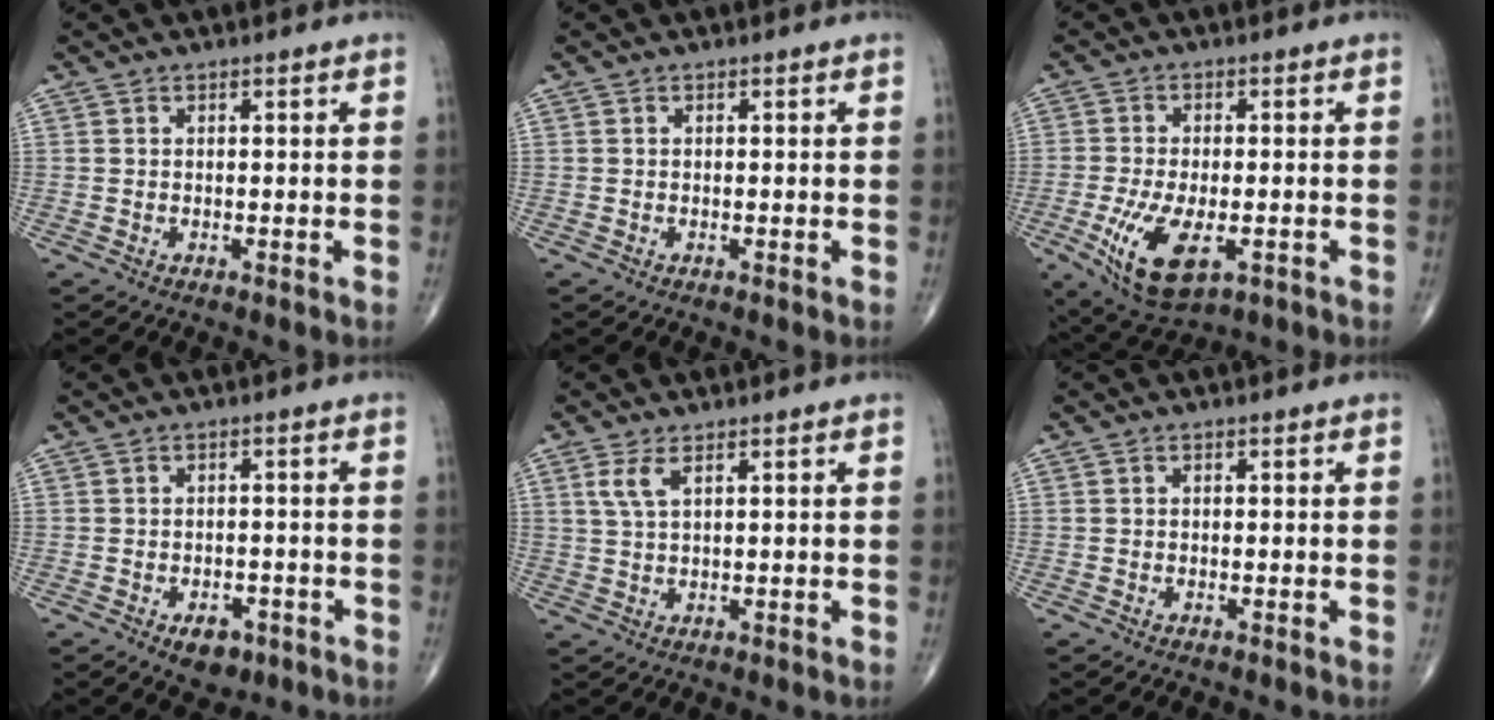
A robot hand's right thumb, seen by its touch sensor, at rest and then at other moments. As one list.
[{"total": 0.0}, {"total": 12.4, "force": [-4.3, 5.9, 10.0], "torque": [-0.187, -0.006, -0.061]}, {"total": 4.9, "force": [-2.6, 3.0, 2.8], "torque": [-0.022, 0.010, -0.032]}, {"total": 3.1, "force": [1.5, 1.1, 2.5], "torque": [-0.058, 0.003, 0.039]}, {"total": 0.0}]